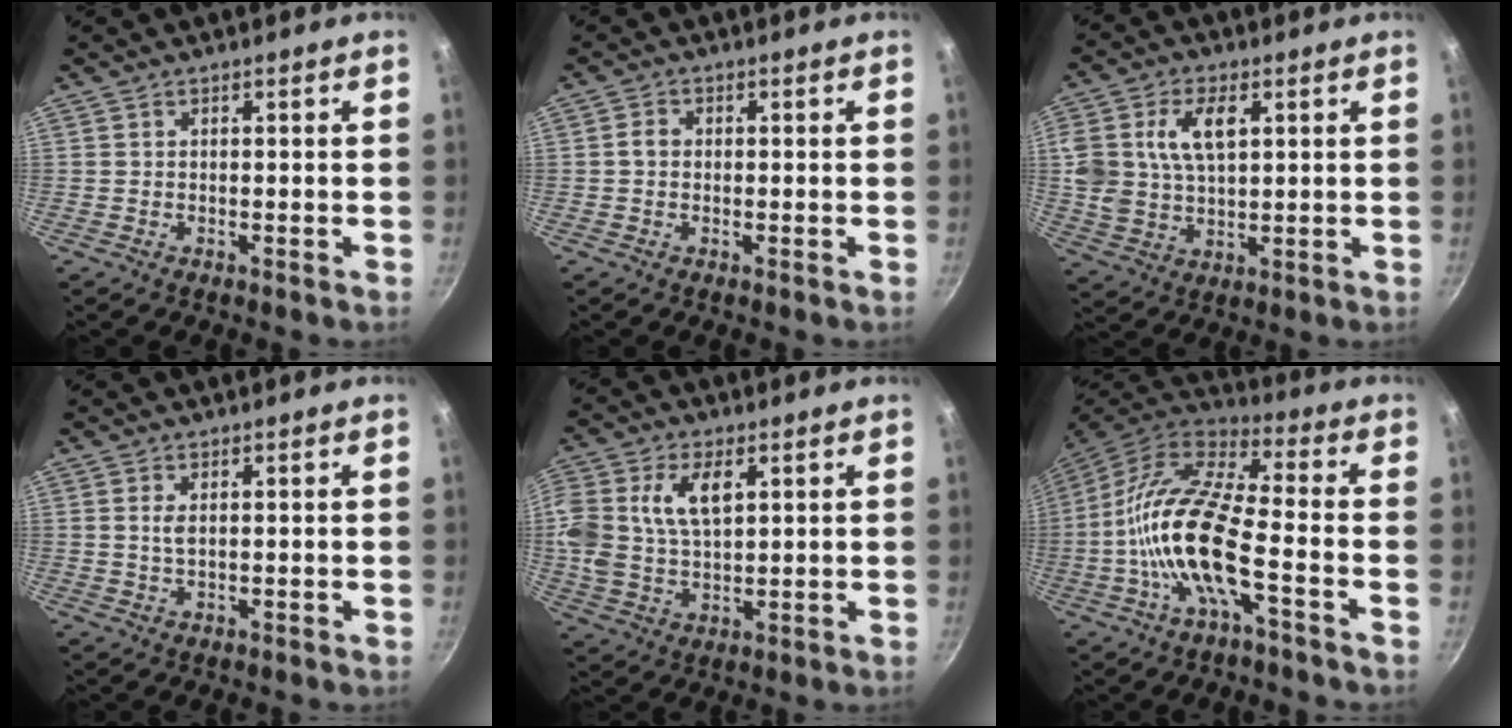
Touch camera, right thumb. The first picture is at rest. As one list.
[{"total": 2.0, "force": [-0.1, 1.6, 1.1], "torque": [-0.016, 0.005, -0.005]}, {"total": 11.1, "force": [3.1, 6.6, 8.4], "torque": [-0.157, 0.002, 0.064]}, {"total": 2.0, "force": [0.5, 0.9, 1.7], "torque": [-0.036, -0.001, 0.015]}, {"total": 13.5, "force": [3.7, 8.0, 10.2], "torque": [-0.215, 0.002, 0.076]}, {"total": 18.0, "force": [-4.6, 5.4, 16.5], "torque": [-0.351, 0.036, -0.091]}]